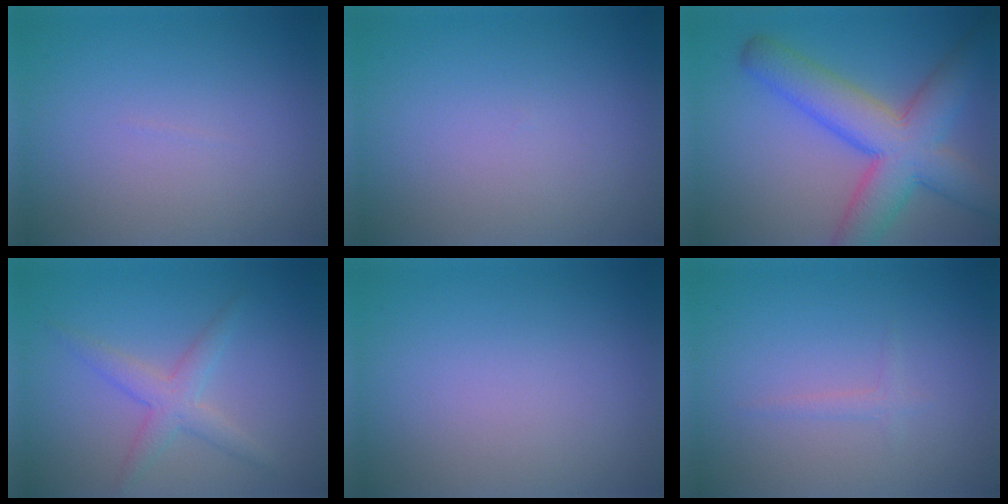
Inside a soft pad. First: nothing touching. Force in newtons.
{"total": 0.0}
{"total": 9.0, "press": 9.0, "slide": 0.4}
{"total": 2.8, "press": 2.8, "slide": 0.0}
{"total": 0.0}
{"total": 0.9, "press": 0.9, "slide": 0.1}